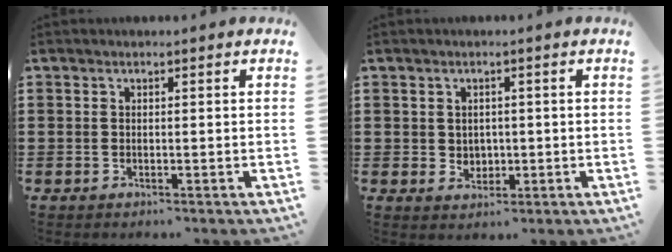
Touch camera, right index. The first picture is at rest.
{"total": 2.0, "force": [0.4, 1.8, 0.5], "torque": [-0.009, 0.006, 0.004]}